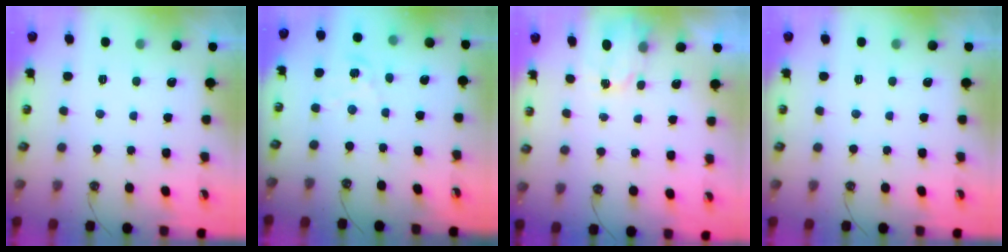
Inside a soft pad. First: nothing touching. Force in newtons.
{"total": 1.6, "press": 1.6, "slide": 0.2}
{"total": 2.3, "press": 2.3, "slide": 0.4}
{"total": 0.0}